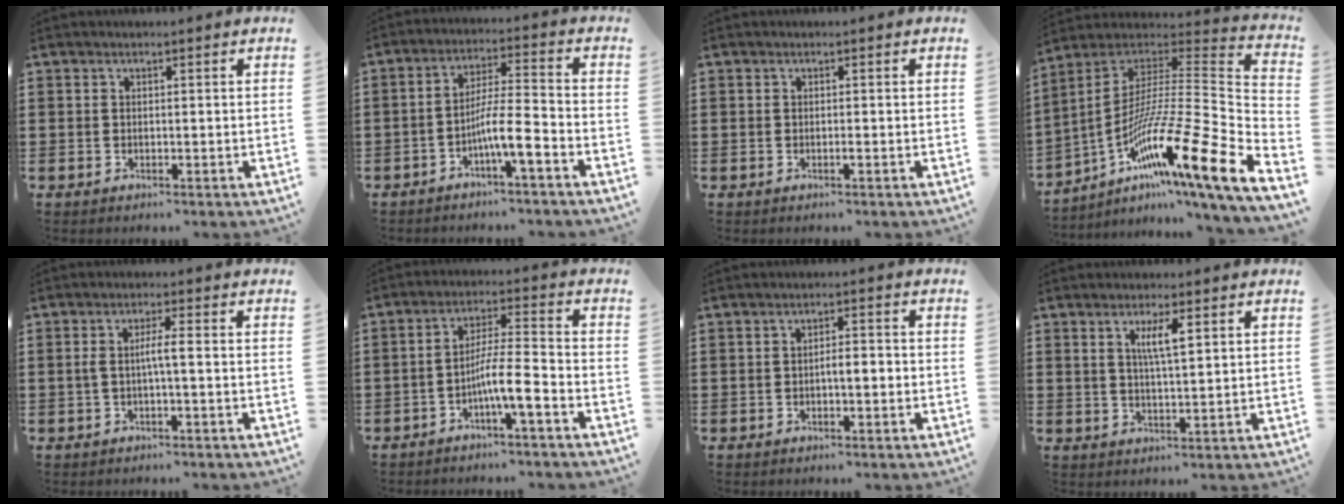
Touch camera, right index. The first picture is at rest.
{"total": 7.5, "force": [-3.9, 0.9, 6.4], "torque": [-0.120, -0.001, -0.073]}
{"total": 0.7, "force": [-0.3, 0.0, 0.6], "torque": [-0.011, -0.002, -0.006]}
{"total": 17.3, "force": [-8.8, 0.8, 14.9], "torque": [-0.261, -0.022, -0.167]}
{"total": 3.2, "force": [-0.4, 0.3, 3.1], "torque": [-0.067, -0.002, -0.014]}
{"total": 7.5, "force": [-3.7, 0.8, 6.5], "torque": [-0.122, 0.001, -0.071]}
{"total": 2.3, "force": [-0.9, 0.6, 2.0], "torque": [-0.036, 0.003, -0.017]}
{"total": 4.1, "force": [1.4, 0.8, 3.7], "torque": [-0.078, 0.007, 0.021]}